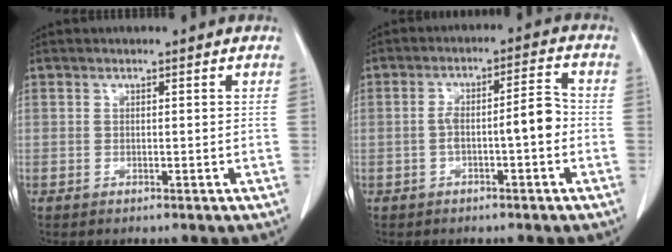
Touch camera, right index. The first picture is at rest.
{"total": 5.8, "force": [-1.4, 1.0, 5.6], "torque": [-0.092, 0.028, -0.018]}